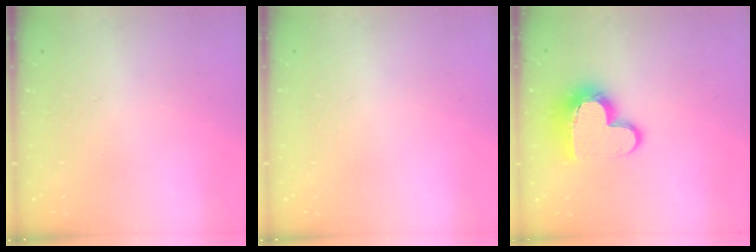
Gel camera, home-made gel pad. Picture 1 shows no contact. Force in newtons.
{"total": 0.0}
{"total": 12.7, "press": 12.7, "slide": 1.4}